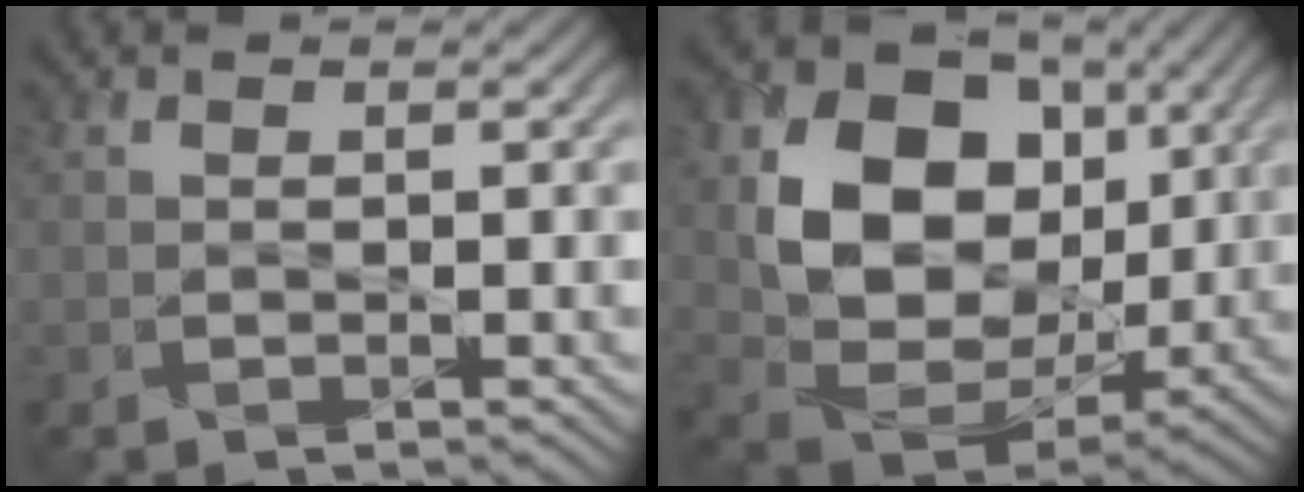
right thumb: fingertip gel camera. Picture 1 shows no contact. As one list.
[{"total": 14.2, "force": [3.2, 10.5, 9.0], "torque": [-0.176, -0.004, 0.053]}]